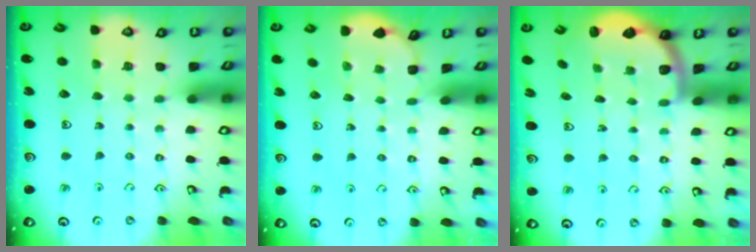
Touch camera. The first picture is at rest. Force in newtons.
{"total": 1.3, "press": 1.3, "slide": 0.1}
{"total": 2.2, "press": 2.1, "slide": 0.7}